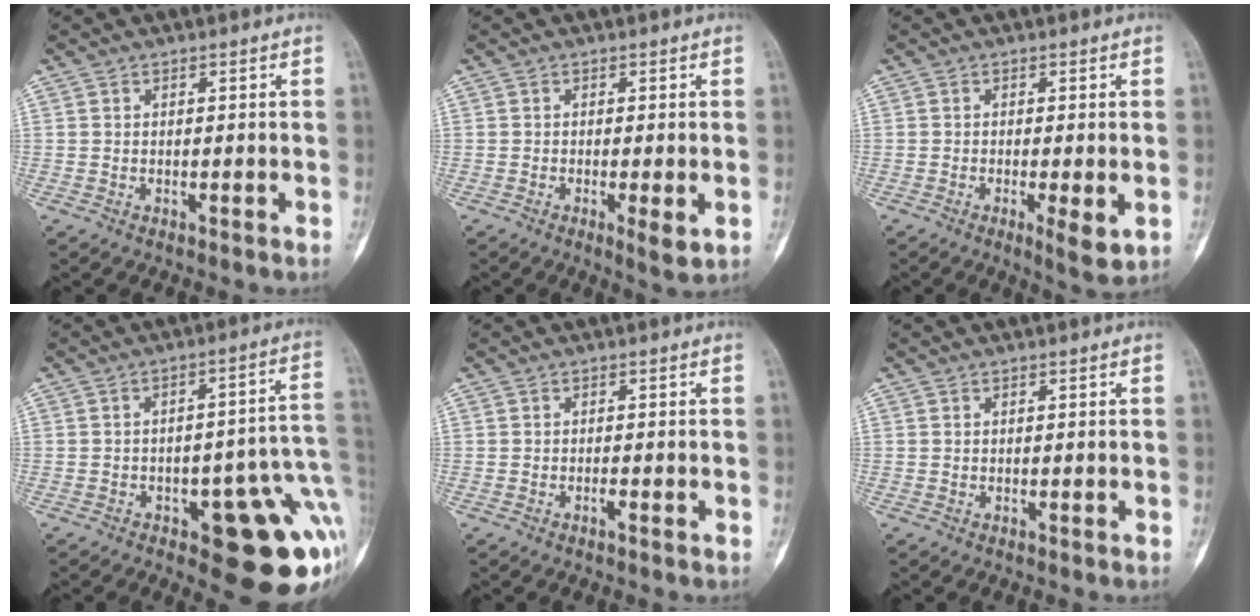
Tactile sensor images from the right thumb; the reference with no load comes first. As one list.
[{"total": 3.5, "force": [-0.8, 0.8, 3.3], "torque": [-0.056, -0.011, -0.015]}, {"total": 4.7, "force": [-1.1, 1.1, 4.4], "torque": [-0.071, -0.013, -0.019]}, {"total": 17.6, "force": [-5.4, 6.3, 15.5], "torque": [-0.131, 0.037, -0.052]}, {"total": 0.8, "force": [-0.5, 0.2, 0.6], "torque": [-0.011, 0.001, -0.009]}, {"total": 0.0}]